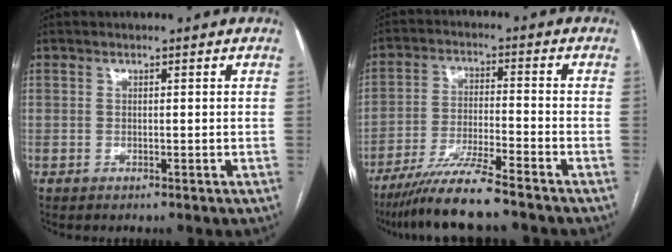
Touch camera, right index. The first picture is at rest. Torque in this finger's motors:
{"motor_torque": [1.06, -1.08, 0.48, 0.17]}